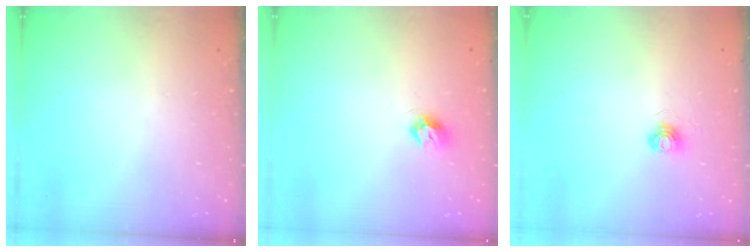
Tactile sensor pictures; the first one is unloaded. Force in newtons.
{"total": 7.4, "press": 7.4, "slide": 0.1}
{"total": 4.7, "press": 4.7, "slide": 0.3}